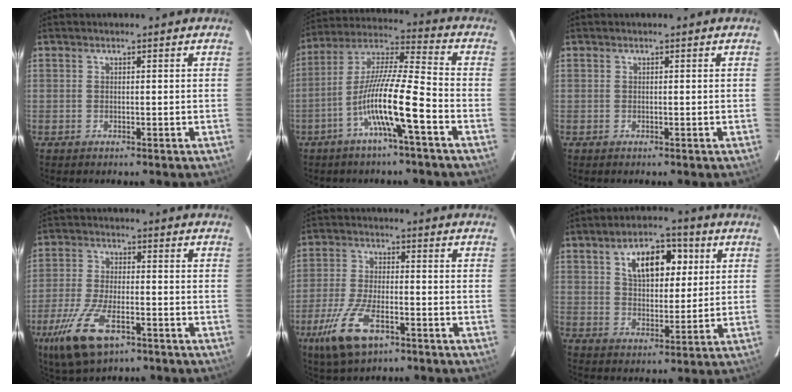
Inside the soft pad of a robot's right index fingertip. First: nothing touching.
{"total": 12.7, "force": [-5.1, 0.1, 11.6], "torque": [-0.227, 0.009, -0.098]}
{"total": 0.0}
{"total": 10.5, "force": [-5.7, 3.6, 8.0], "torque": [-0.172, -0.019, -0.097]}
{"total": 9.8, "force": [-5.2, 3.4, 7.6], "torque": [-0.166, -0.017, -0.091]}
{"total": 10.1, "force": [3.6, 5.3, 7.8], "torque": [-0.123, 0.022, 0.060]}